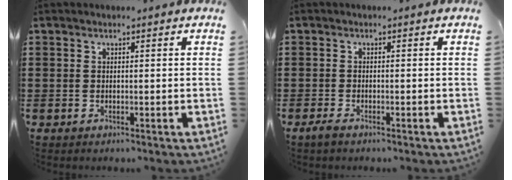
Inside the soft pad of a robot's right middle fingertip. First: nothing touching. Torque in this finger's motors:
{"motor_torque": [1.44, 0.22, 0.19, 0.05]}